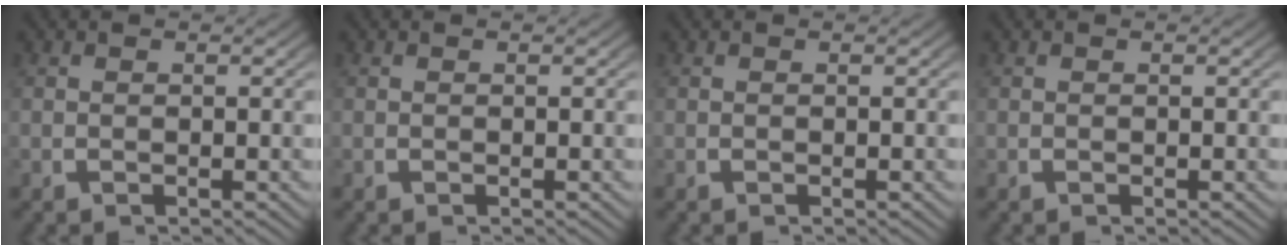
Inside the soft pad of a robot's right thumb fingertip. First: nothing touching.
{"total": 0.0}
{"total": 0.0}
{"total": 0.0}